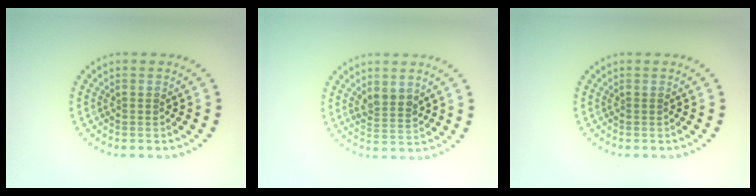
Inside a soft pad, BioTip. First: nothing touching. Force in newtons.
{"total": 2.1, "press": 1.9, "slide": 0.9}
{"total": 0.0}